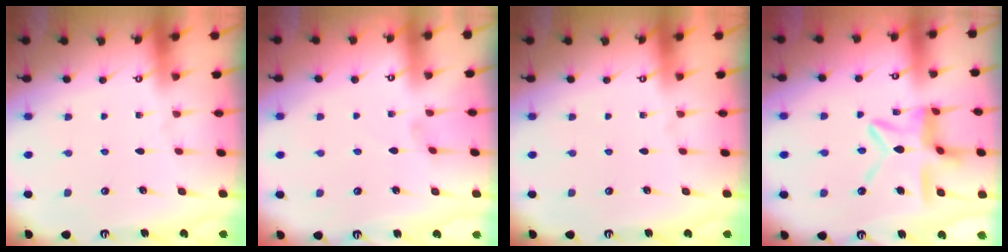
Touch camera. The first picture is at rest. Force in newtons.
{"total": 0.0}
{"total": 0.0}
{"total": 12.4, "press": 12.3, "slide": 1.0}